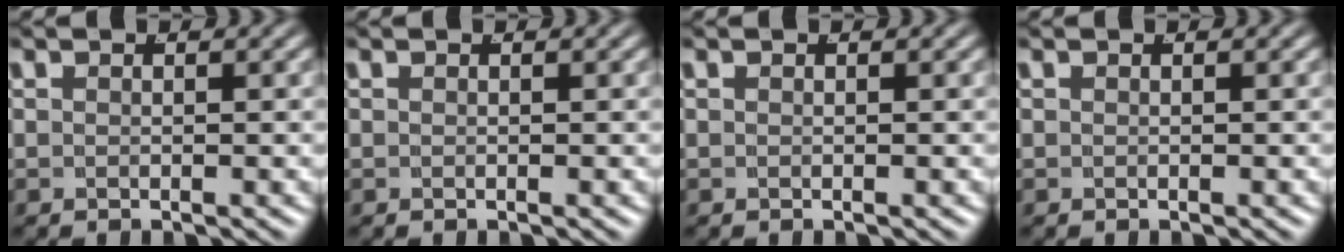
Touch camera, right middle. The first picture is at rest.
{"total": 0.0}
{"total": 0.0}
{"total": 0.0}